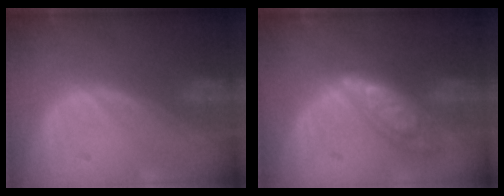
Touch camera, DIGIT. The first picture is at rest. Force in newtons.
{"total": 7.5, "press": 7.5, "slide": 0.5}